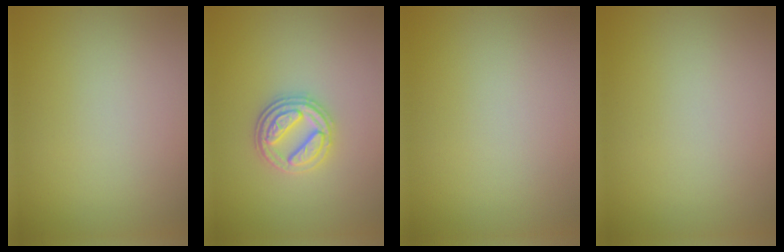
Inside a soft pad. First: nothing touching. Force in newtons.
{"total": 3.5, "press": 3.0, "slide": 1.8}
{"total": 0.0}
{"total": 0.0}